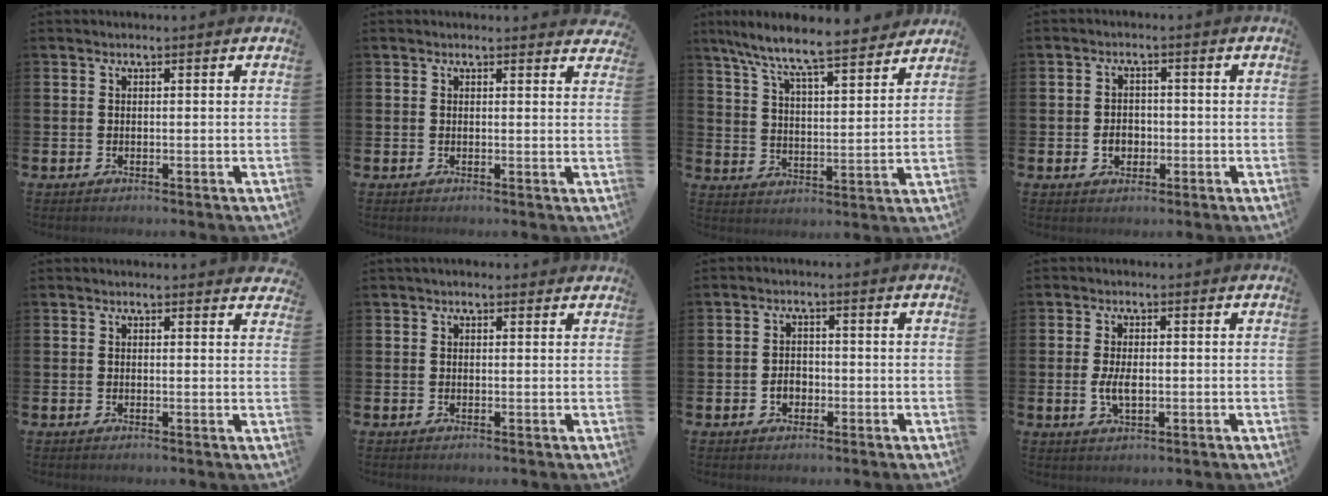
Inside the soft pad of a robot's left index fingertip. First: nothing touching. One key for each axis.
{"total": 1.2, "fx": 1.2, "fy": 0.2, "fz": 0.0, "tx": 0.004, "ty": -0.003, "tz": 0.021}
{"total": 8.9, "fx": 8.2, "fy": 0.6, "fz": 3.2, "tx": -0.088, "ty": -0.060, "tz": 0.139}
{"total": 2.8, "fx": -0.7, "fy": 2.2, "fz": 1.5, "tx": -0.013, "ty": -0.003, "tz": -0.020}
{"total": 1.0, "fx": 0.9, "fy": 0.1, "fz": 0.1, "tx": 0.004, "ty": -0.001, "tz": 0.016}
{"total": 0.9, "fx": 0.7, "fy": 0.4, "fz": 0.3, "tx": -0.003, "ty": 0.004, "tz": 0.012}
{"total": 2.2, "fx": -0.8, "fy": 1.7, "fz": 1.1, "tx": -0.011, "ty": -0.001, "tz": -0.020}
{"total": 3.4, "fx": -0.2, "fy": 1.7, "fz": 3.0, "tx": -0.045, "ty": 0.000, "tz": -0.007}